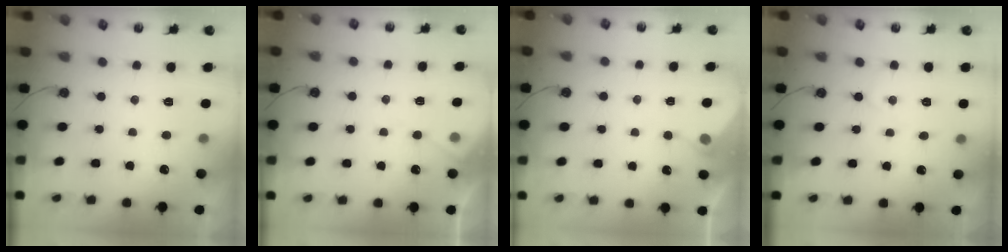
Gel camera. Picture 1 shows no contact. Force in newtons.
{"total": 6.1, "press": 6.1, "slide": 0.8}
{"total": 3.0, "press": 2.9, "slide": 0.4}
{"total": 3.0, "press": 3.0, "slide": 0.5}